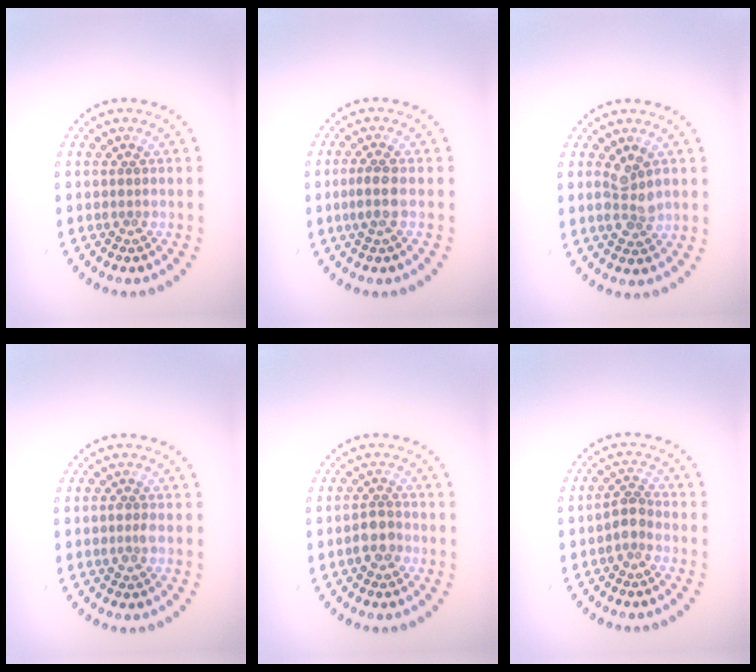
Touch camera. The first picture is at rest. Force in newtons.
{"total": 2.0, "press": 1.8, "slide": 0.9}
{"total": 2.6, "press": 2.6, "slide": 0.3}
{"total": 0.7, "press": 0.6, "slide": 0.1}
{"total": 2.1, "press": 1.9, "slide": 0.8}
{"total": 1.8, "press": 1.6, "slide": 0.8}